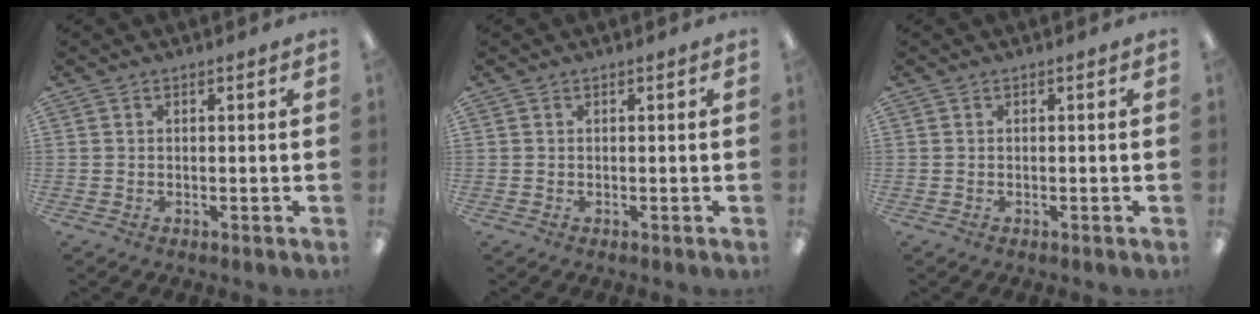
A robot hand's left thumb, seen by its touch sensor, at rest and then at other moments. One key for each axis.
{"total": 0.0}
{"total": 0.0}